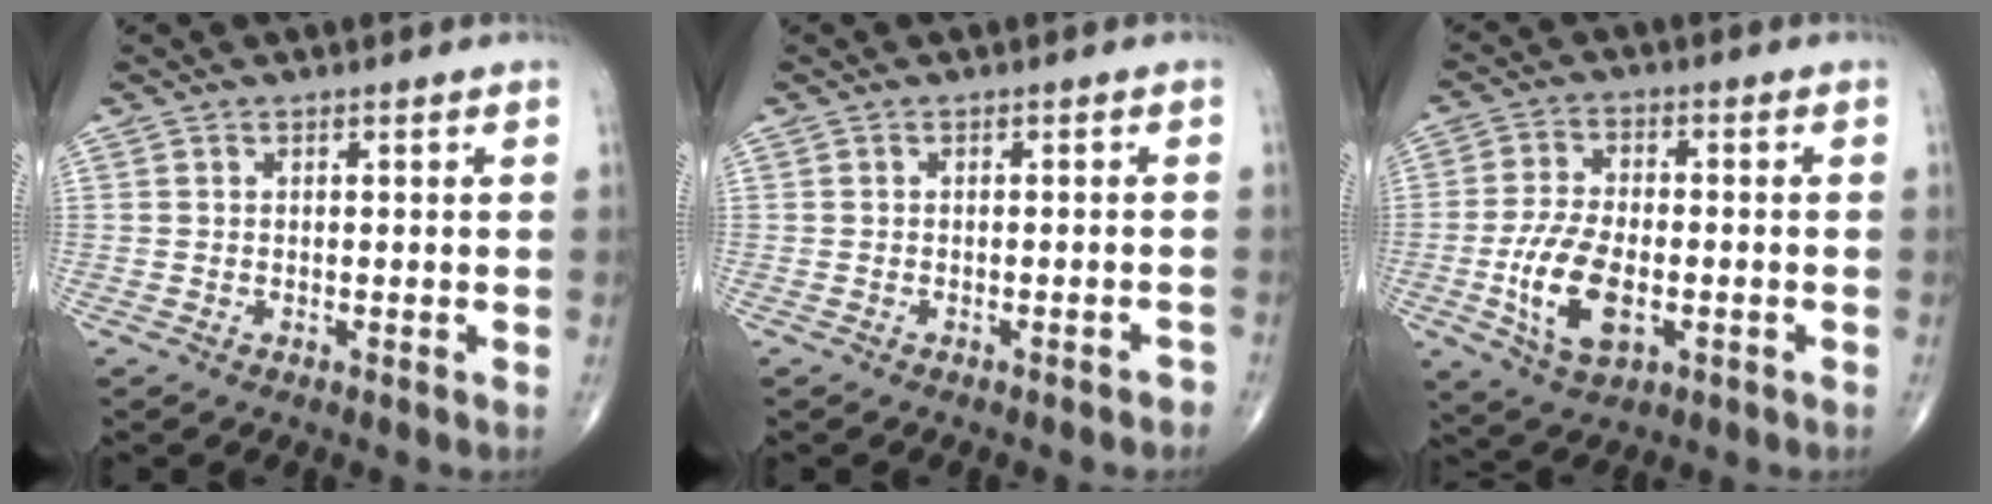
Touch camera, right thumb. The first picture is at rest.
{"total": 1.8, "force": [-1.5, 0.4, 0.9], "torque": [-0.014, 0.007, -0.014]}
{"total": 11.6, "force": [-2.9, 6.1, 9.4], "torque": [-0.178, 0.004, -0.049]}